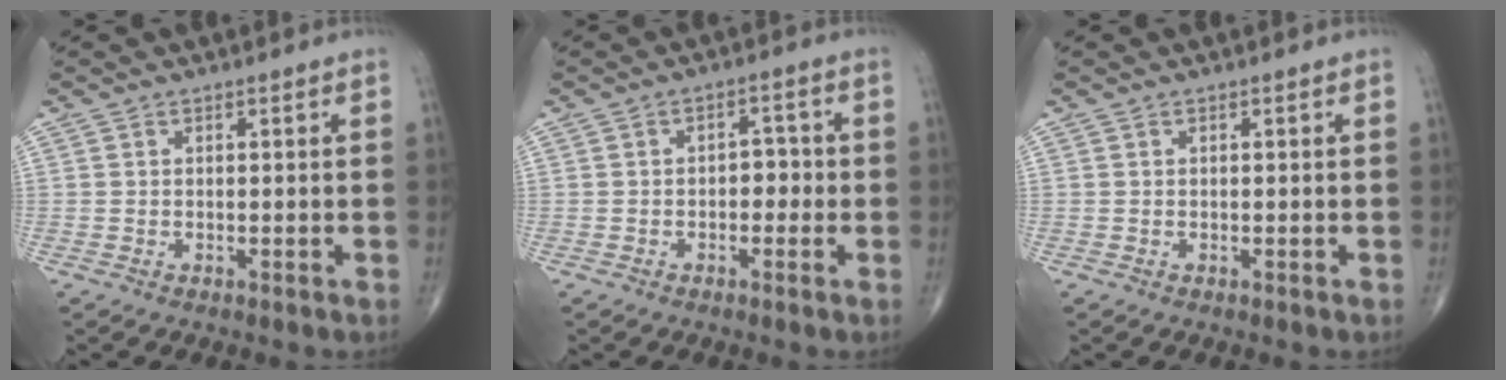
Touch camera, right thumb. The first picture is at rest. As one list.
[{"total": 3.6, "force": [-0.6, 2.4, 2.6], "torque": [-0.017, 0.013, -0.015]}, {"total": 0.0}]